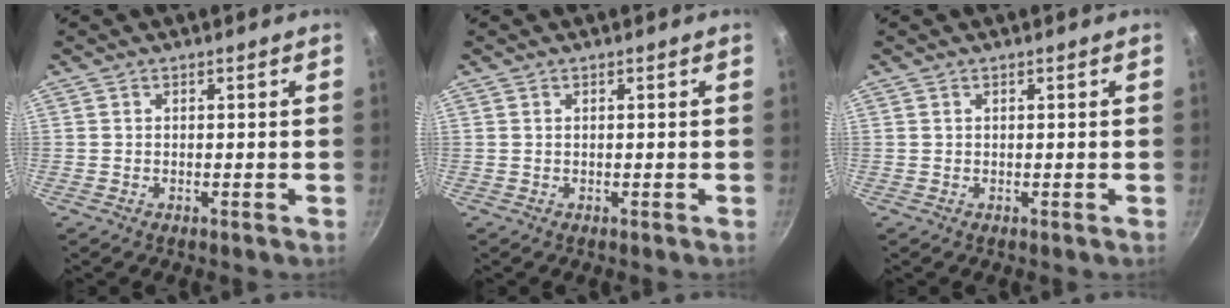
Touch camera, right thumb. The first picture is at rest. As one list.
[{"total": 0.0}, {"total": 0.0}]